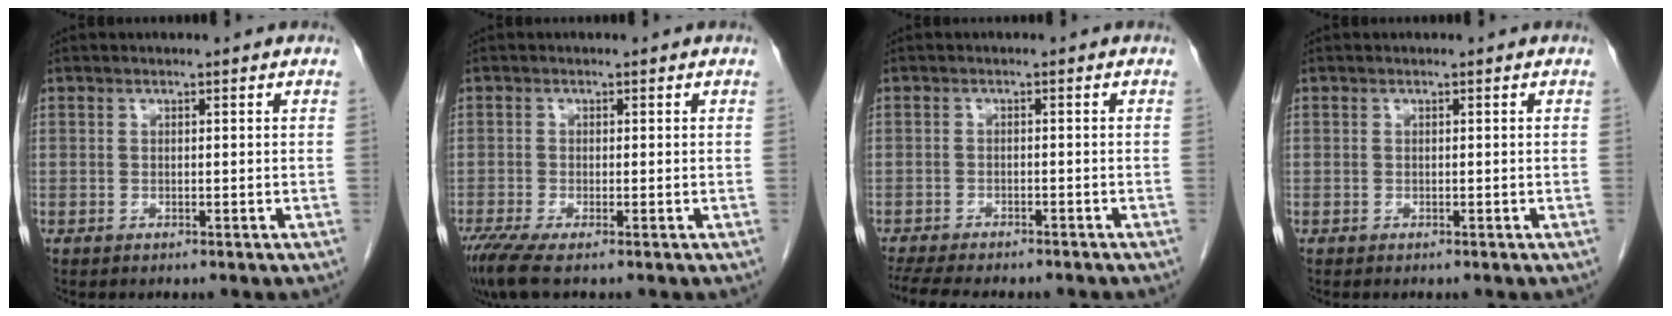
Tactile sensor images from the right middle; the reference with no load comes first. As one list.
[{"total": 4.1, "force": [-2.6, 0.5, 3.1], "torque": [-0.060, -0.013, -0.051]}, {"total": 11.9, "force": [-10.1, 3.0, 5.6], "torque": [-0.094, -0.008, -0.138]}, {"total": 0.0}]